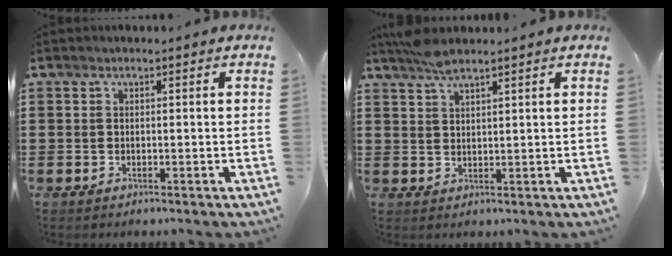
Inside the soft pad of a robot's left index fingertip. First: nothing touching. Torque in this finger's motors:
{"motor_torque": [0.75, -0.71, 0.07, 0.03]}